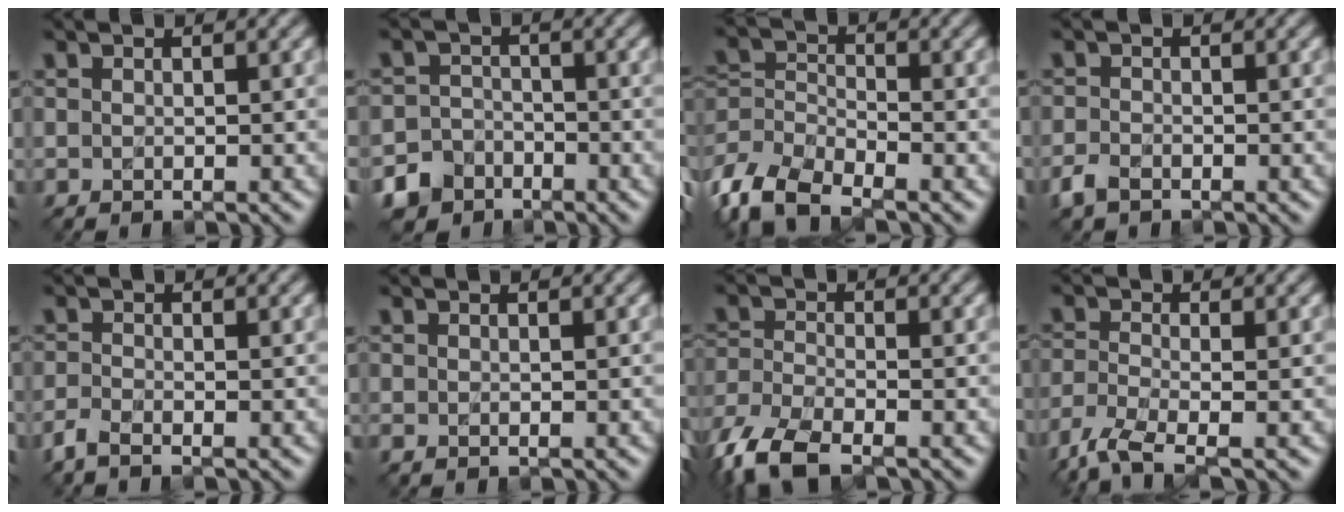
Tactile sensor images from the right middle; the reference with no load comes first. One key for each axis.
{"total": 4.9, "fx": -3.7, "fy": 3.3, "fz": -0.2, "tx": 0.018, "ty": -0.001, "tz": -0.065}
{"total": 6.0, "fx": -4.3, "fy": 2.8, "fz": 3.1, "tx": -0.074, "ty": 0.003, "tz": -0.095}
{"total": 1.1, "fx": -1.0, "fy": 0.4, "fz": 0.2, "tx": -0.016, "ty": 0.004, "tz": -0.027}
{"total": 1.4, "fx": -1.3, "fy": 0.0, "fz": 0.4, "tx": -0.019, "ty": -0.005, "tz": -0.037}
{"total": 0.0}
{"total": 6.5, "fx": -4.8, "fy": 2.4, "fz": 3.7, "tx": -0.094, "ty": -0.013, "tz": -0.102}
{"total": 4.5, "fx": -3.4, "fy": 1.1, "fz": 2.7, "tx": -0.070, "ty": -0.007, "tz": -0.080}